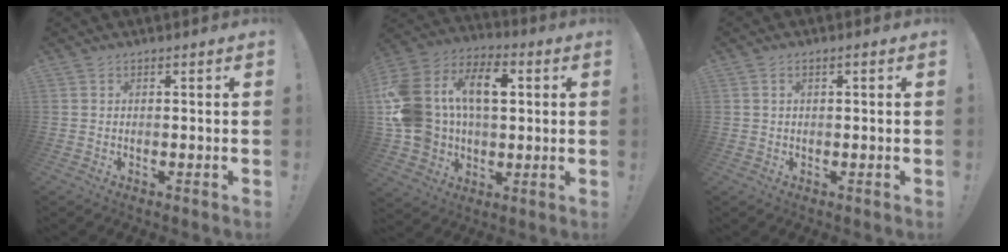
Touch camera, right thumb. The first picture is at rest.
{"total": 22.4, "force": [4.6, 16.1, 14.9], "torque": [-0.288, 0.001, 0.089]}
{"total": 1.5, "force": [0.1, 0.6, 1.3], "torque": [-0.032, 0.006, 0.004]}